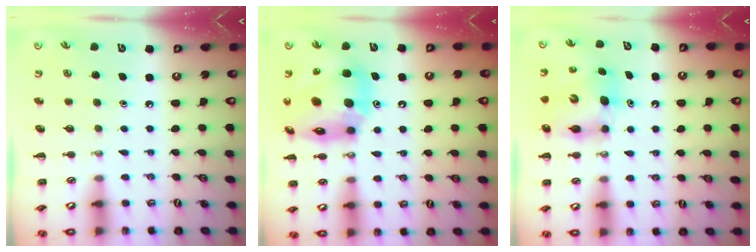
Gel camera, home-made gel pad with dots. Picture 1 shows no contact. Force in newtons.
{"total": 19.1, "press": 18.2, "slide": 5.6}
{"total": 6.4, "press": 6.3, "slide": 0.9}